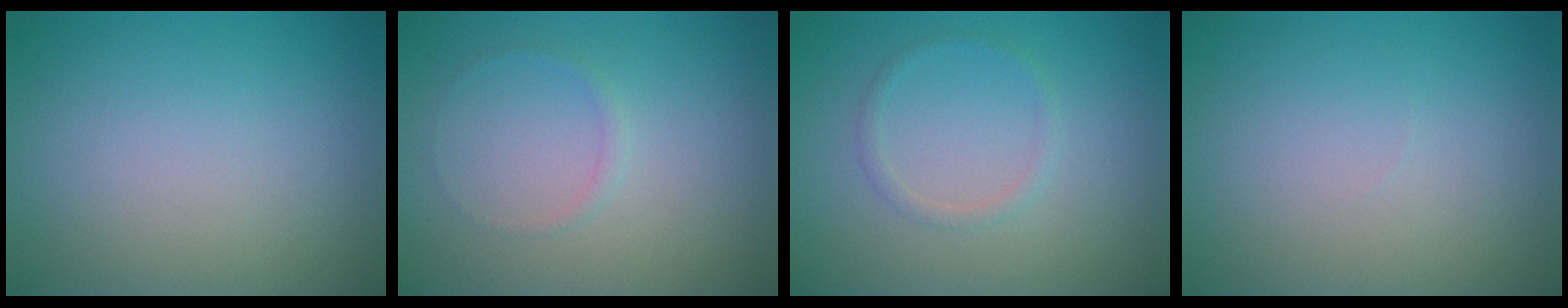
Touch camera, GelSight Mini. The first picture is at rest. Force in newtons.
{"total": 0.7, "press": 0.7, "slide": 0.1}
{"total": 1.0, "press": 1.0, "slide": 0.1}
{"total": 0.0}